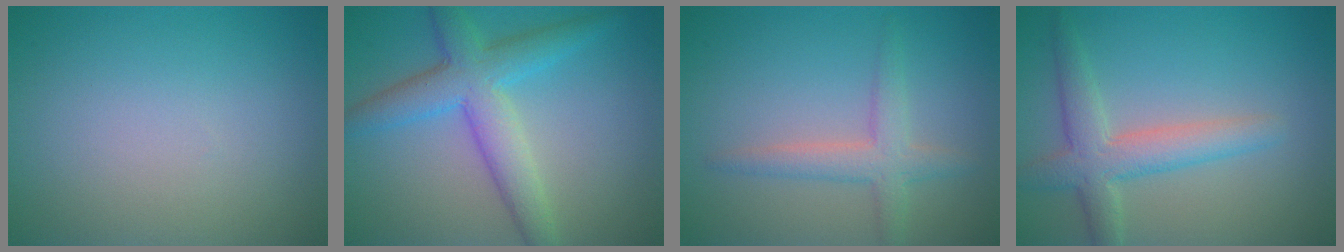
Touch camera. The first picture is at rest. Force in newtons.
{"total": 5.6, "press": 5.6, "slide": 0.2}
{"total": 2.9, "press": 2.9, "slide": 0.2}
{"total": 4.2, "press": 4.2, "slide": 0.0}